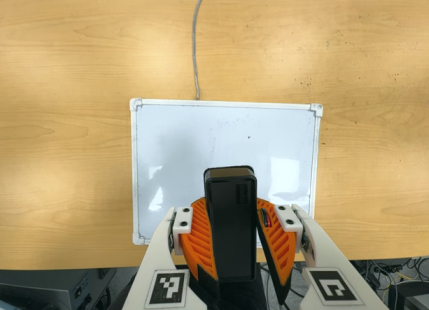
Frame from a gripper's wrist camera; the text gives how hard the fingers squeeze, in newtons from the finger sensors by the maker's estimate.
{"total": 10.1, "left": 10.4, "right": 9.9}